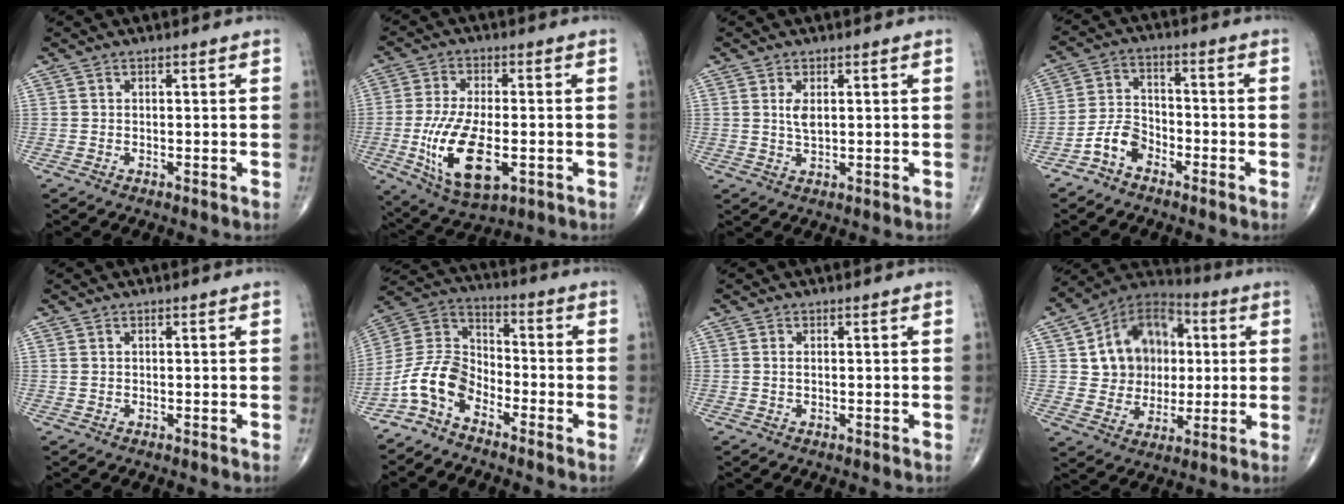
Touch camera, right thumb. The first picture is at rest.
{"total": 14.9, "force": [-3.4, 6.9, 12.8], "torque": [-0.246, -0.007, -0.048]}
{"total": 2.9, "force": [0.8, 1.3, 2.5], "torque": [-0.047, -0.006, 0.019]}
{"total": 5.9, "force": [-3.7, 3.5, 2.9], "torque": [-0.047, 0.031, -0.081]}
{"total": 0.6, "force": [0.3, 0.3, 0.4], "torque": [-0.011, 0.010, 0.009]}
{"total": 10.1, "force": [-6.4, 5.0, 6.0], "torque": [-0.118, 0.067, -0.144]}
{"total": 0.9, "force": [0.2, 0.4, 0.8], "torque": [-0.019, 0.002, 0.005]}
{"total": 17.2, "force": [3.2, 13.7, 10.0], "torque": [-0.109, 0.009, 0.053]}